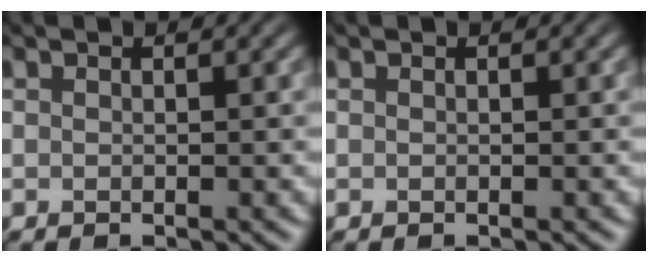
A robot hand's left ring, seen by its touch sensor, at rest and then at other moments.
{"total": 0.0}